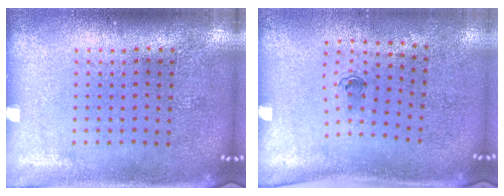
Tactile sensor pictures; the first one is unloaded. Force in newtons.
{"total": 0.6, "press": 0.3, "slide": 0.5}